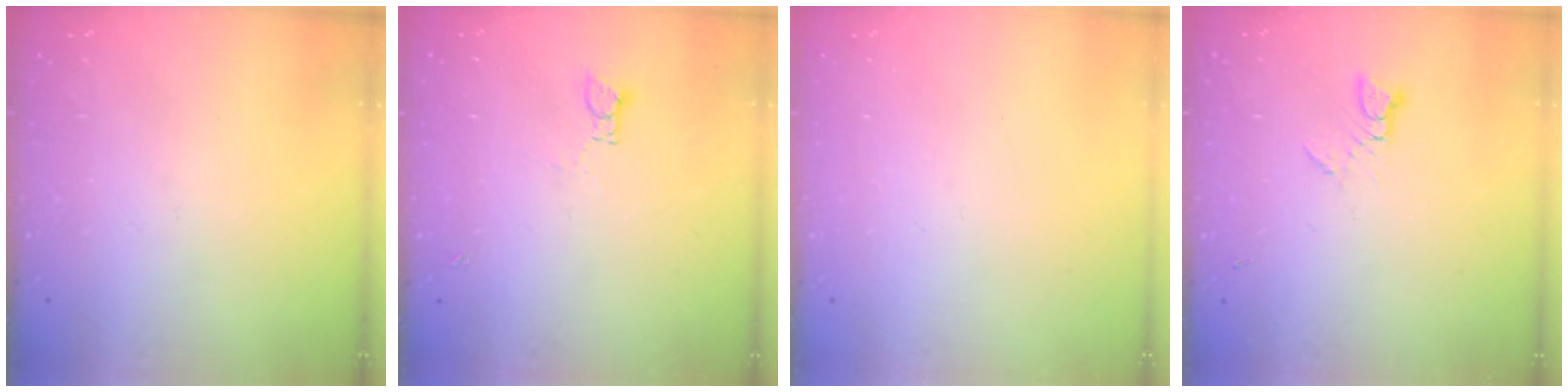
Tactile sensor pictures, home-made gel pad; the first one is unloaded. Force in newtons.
{"total": 1.8, "press": 1.7, "slide": 0.3}
{"total": 0.0}
{"total": 2.5, "press": 2.5, "slide": 0.3}